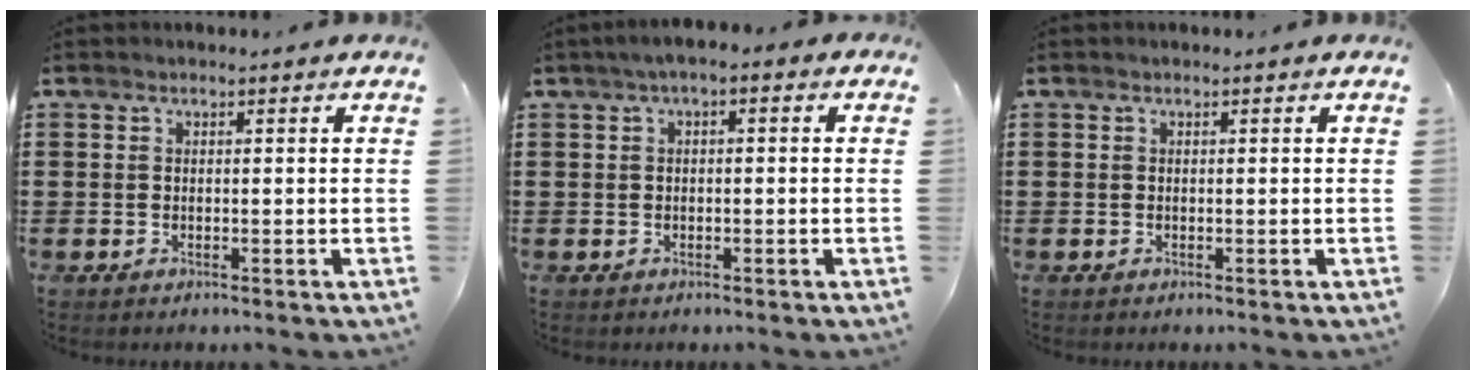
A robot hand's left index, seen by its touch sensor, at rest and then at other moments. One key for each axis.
{"total": 1.8, "fx": -0.8, "fy": 0.7, "fz": 1.4, "tx": -0.034, "ty": 0.000, "tz": -0.020}
{"total": 0.0}